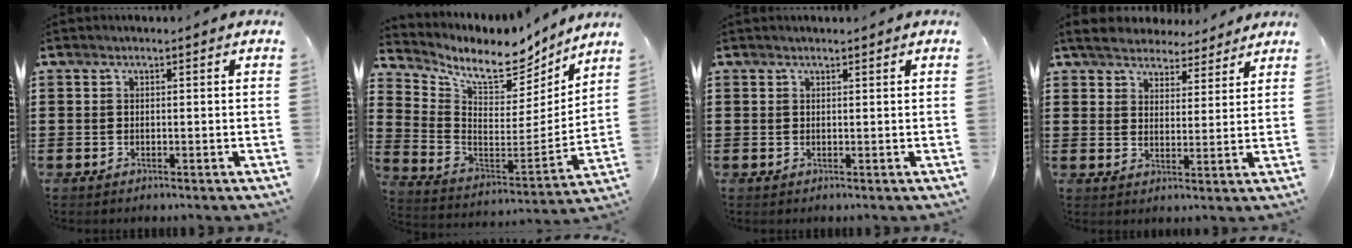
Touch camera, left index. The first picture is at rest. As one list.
[{"total": 8.9, "force": [7.4, 3.1, 3.9], "torque": [-0.098, -0.058, 0.123]}, {"total": 0.6, "force": [0.6, 0.1, 0.1], "torque": [-0.004, 0.000, 0.012]}, {"total": 4.9, "force": [4.7, 1.3, 0.7], "torque": [-0.036, -0.017, 0.083]}]